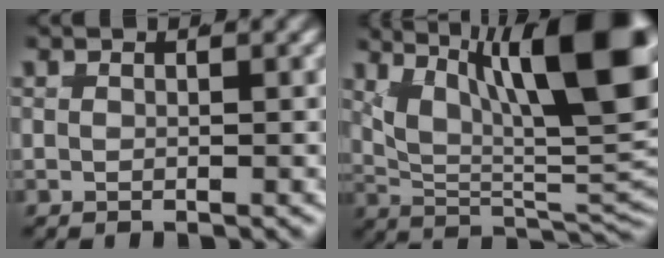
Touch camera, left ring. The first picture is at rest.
{"total": 17.2, "force": [3.8, 8.9, 14.2], "torque": [-0.189, 0.001, 0.046]}